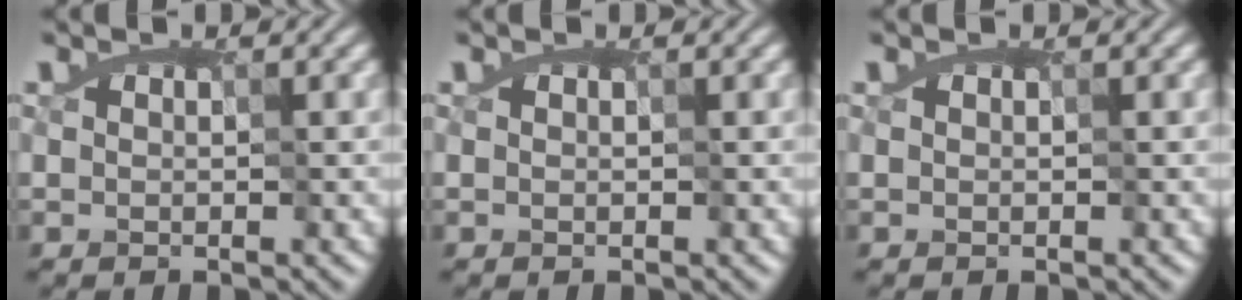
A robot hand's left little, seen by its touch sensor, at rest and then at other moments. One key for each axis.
{"total": 0.0}
{"total": 0.0}